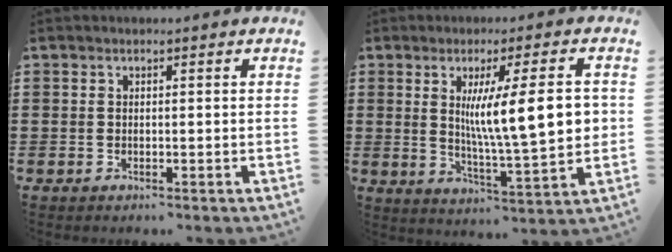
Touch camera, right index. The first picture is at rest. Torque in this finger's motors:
{"motor_torque": [1.35, -0.78, 1.05, 0.21]}